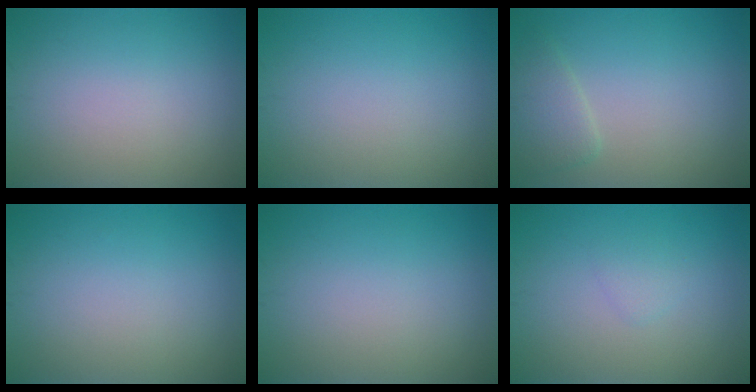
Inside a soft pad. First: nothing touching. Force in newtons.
{"total": 0.0}
{"total": 2.2, "press": 2.1, "slide": 0.3}
{"total": 0.0}
{"total": 0.0}
{"total": 1.0, "press": 1.0, "slide": 0.1}